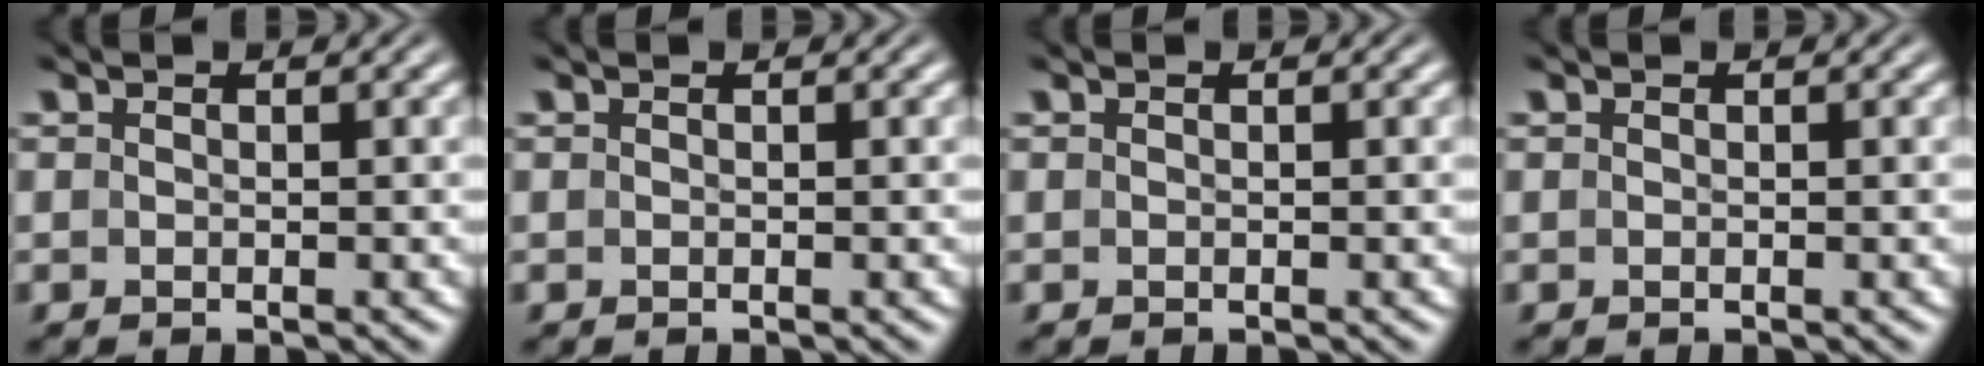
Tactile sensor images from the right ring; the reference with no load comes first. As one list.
[{"total": 0.0}, {"total": 0.0}, {"total": 0.0}]